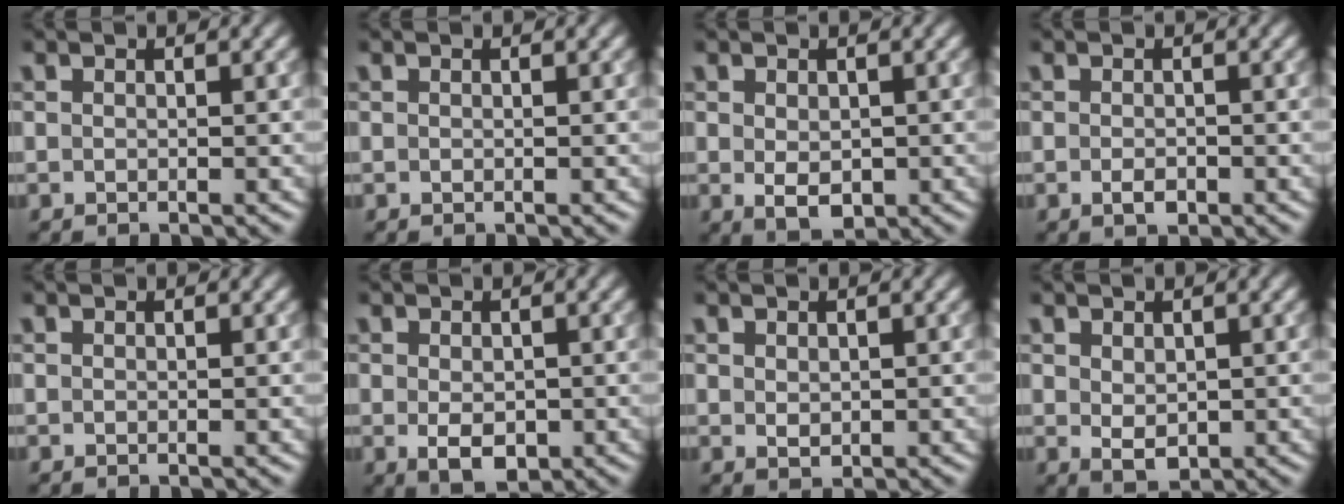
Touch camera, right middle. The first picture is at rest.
{"total": 0.0}
{"total": 2.6, "force": [-0.3, 1.7, 1.9], "torque": [-0.030, -0.007, 0.003]}
{"total": 1.3, "force": [-0.6, 0.7, 1.0], "torque": [-0.018, -0.002, -0.010]}
{"total": 0.0}
{"total": 3.2, "force": [-0.6, 2.0, 2.4], "torque": [-0.043, -0.010, -0.006]}
{"total": 0.9, "force": [0.3, 0.7, 0.5], "torque": [-0.009, -0.004, 0.010]}
{"total": 1.9, "force": [0.3, 1.3, 1.3], "torque": [-0.024, -0.006, 0.013]}